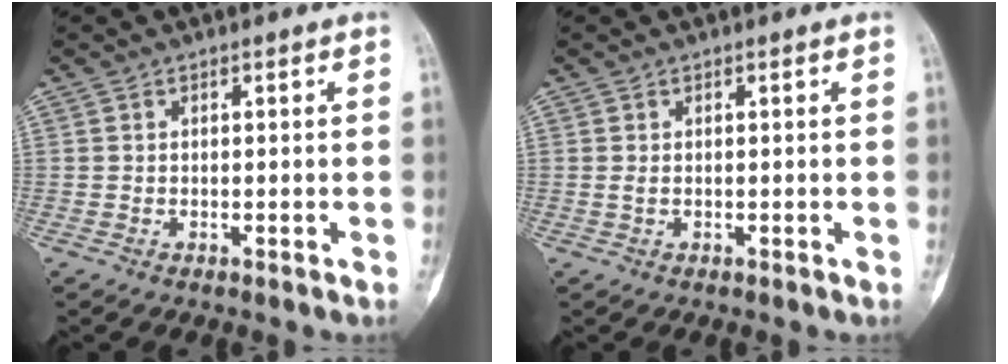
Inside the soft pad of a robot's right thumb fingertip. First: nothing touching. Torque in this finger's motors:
{"motor_torque": [0.00, 0.00, 0.08, 0.03, 0.00]}